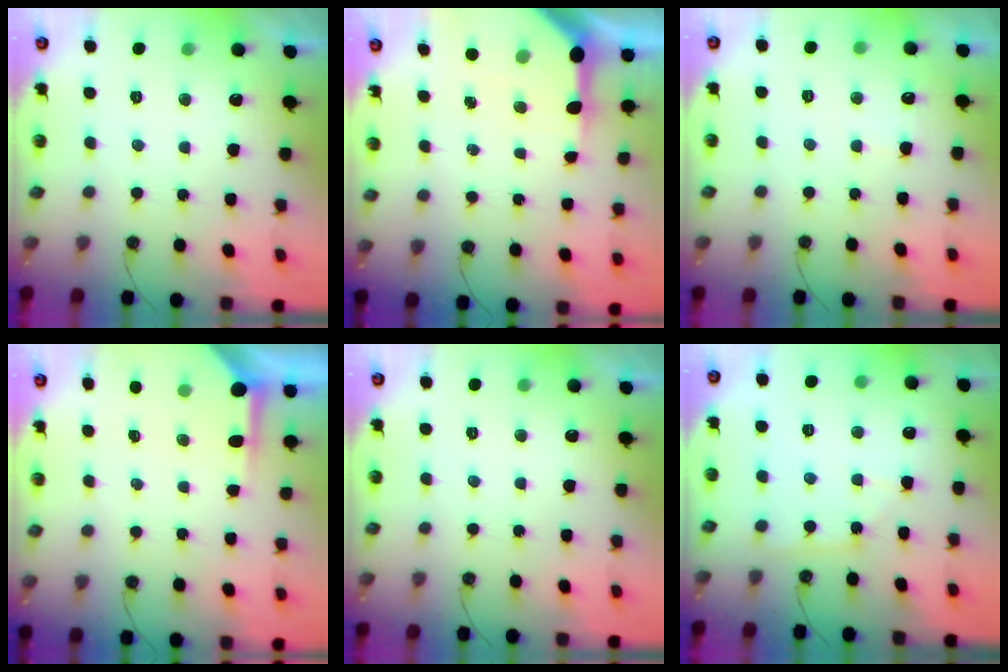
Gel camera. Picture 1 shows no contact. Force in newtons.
{"total": 9.1, "press": 9.1, "slide": 1.0}
{"total": 4.3, "press": 4.2, "slide": 0.6}
{"total": 3.4, "press": 3.4, "slide": 0.5}
{"total": 0.0}
{"total": 3.5, "press": 3.4, "slide": 0.4}